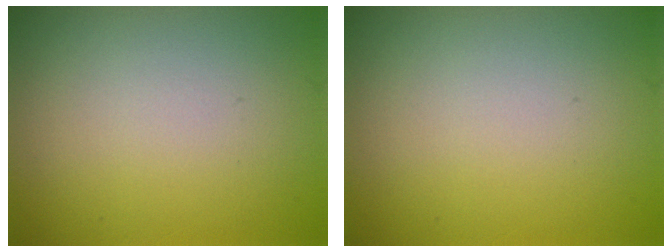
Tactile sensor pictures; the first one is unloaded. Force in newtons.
{"total": 0.0}